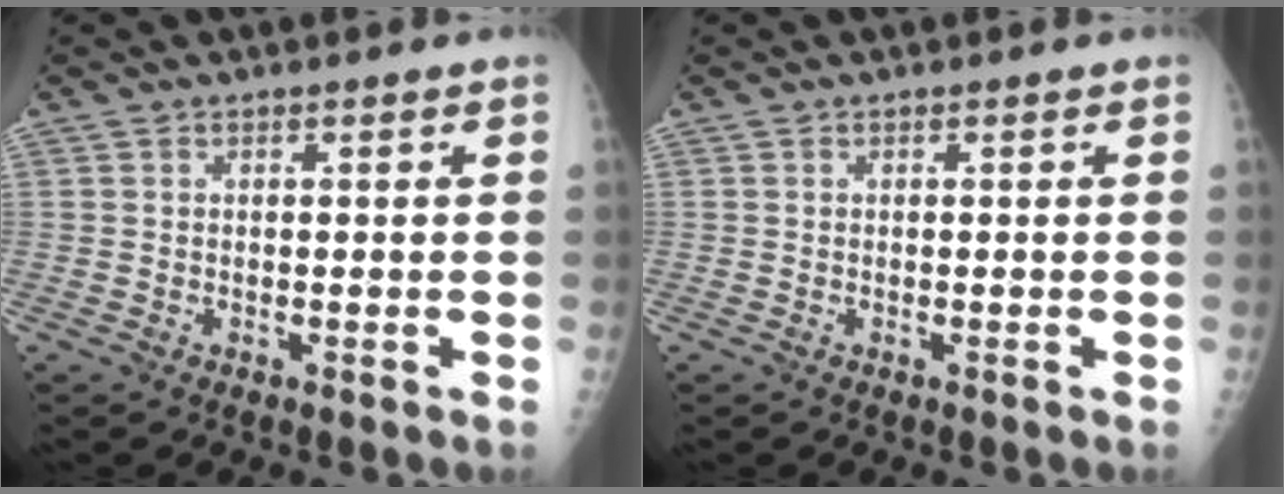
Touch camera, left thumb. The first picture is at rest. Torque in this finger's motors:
{"motor_torque": [0.00, 0.00, -0.13, -0.04, 0.00]}